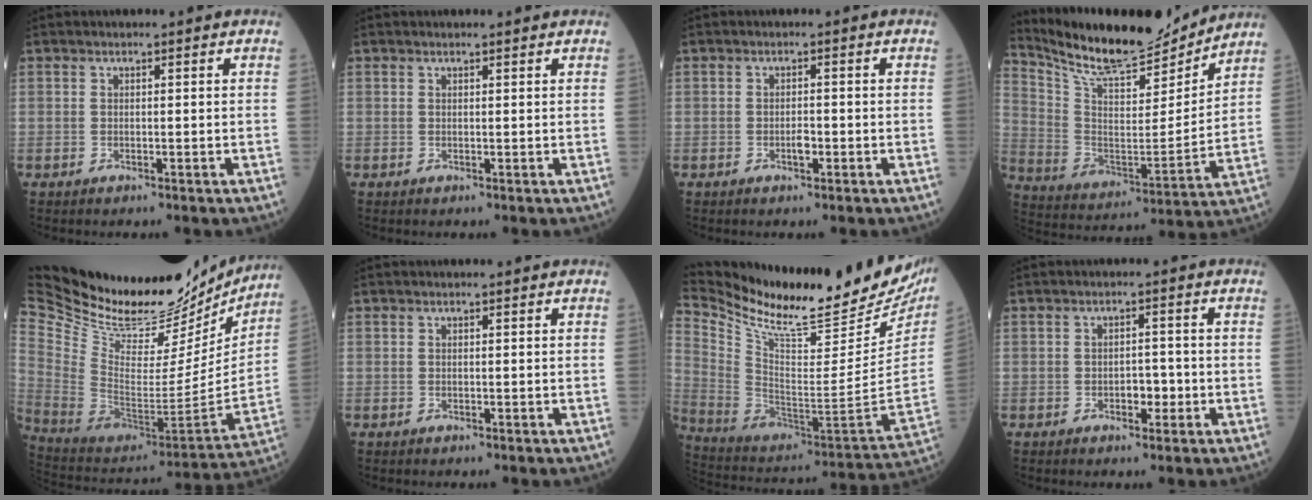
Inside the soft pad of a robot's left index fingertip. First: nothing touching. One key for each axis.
{"total": 1.4, "fx": 1.4, "fy": 0.0, "fz": 0.2, "tx": -0.006, "ty": 0.001, "tz": 0.015}
{"total": 1.3, "fx": -0.7, "fy": 0.4, "fz": 0.9, "tx": -0.016, "ty": -0.002, "tz": -0.013}
{"total": 17.8, "fx": 16.4, "fy": 3.1, "fz": 6.3, "tx": -0.129, "ty": -0.020, "tz": 0.275}
{"total": 35.5, "fx": 29.4, "fy": 11.0, "fz": 16.7, "tx": -0.320, "ty": -0.035, "tz": 0.449}
{"total": 0.0}
{"total": 30.5, "fx": 26.2, "fy": 3.4, "fz": 15.2, "tx": -0.268, "ty": -0.090, "tz": 0.390}
{"total": 2.4, "fx": -1.0, "fy": 1.2, "fz": 1.7, "tx": -0.017, "ty": 0.002, "tz": -0.016}